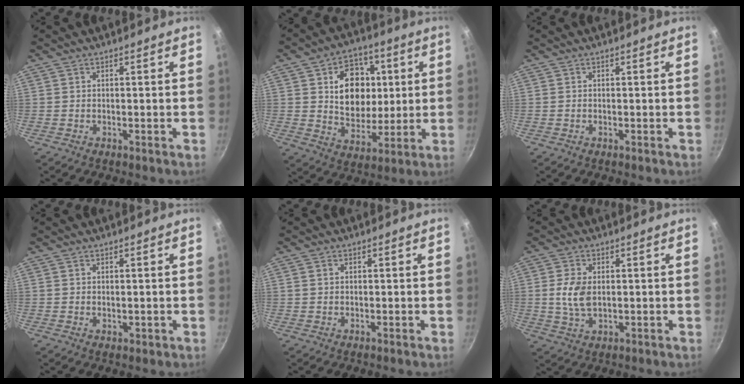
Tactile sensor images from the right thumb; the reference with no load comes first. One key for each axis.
{"total": 15.4, "fx": 3.0, "fy": 11.7, "fz": 9.5, "tx": -0.097, "ty": -0.011, "tz": 0.051}
{"total": 0.0}
{"total": 0.9, "fx": 0.1, "fy": 0.5, "fz": 0.7, "tx": -0.007, "ty": -0.003, "tz": 0.002}
{"total": 0.8, "fx": 0.2, "fy": 0.6, "fz": 0.4, "tx": -0.005, "ty": 0.004, "tz": 0.004}
{"total": 6.2, "fx": 0.5, "fy": 3.8, "fz": 4.8, "tx": -0.098, "ty": -0.003, "tz": 0.010}